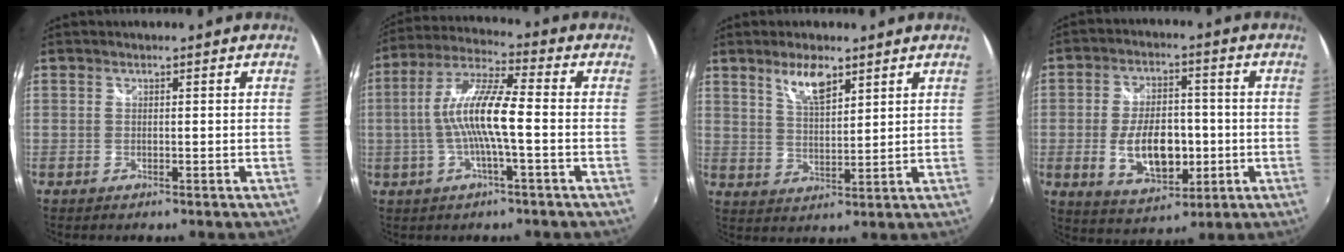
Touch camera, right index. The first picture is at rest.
{"total": 11.5, "force": [-1.5, 1.4, 11.3], "torque": [-0.225, 0.010, -0.031]}
{"total": 6.5, "force": [4.2, 2.2, 4.4], "torque": [-0.077, 0.001, 0.082]}
{"total": 12.3, "force": [-2.2, 6.7, 10.0], "torque": [-0.190, -0.003, -0.024]}